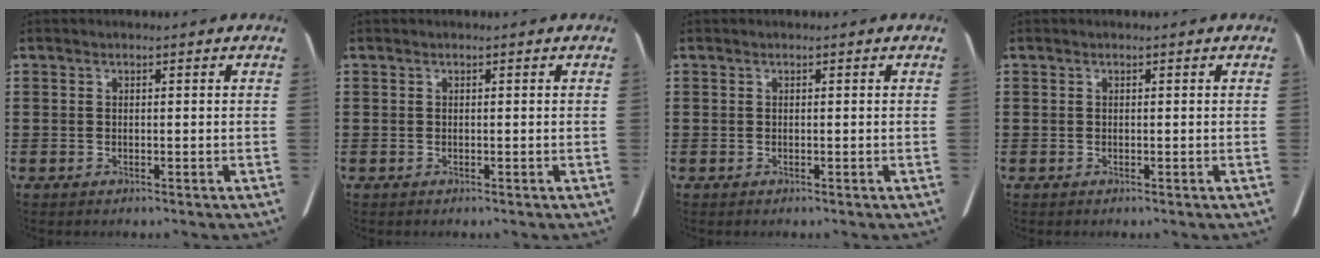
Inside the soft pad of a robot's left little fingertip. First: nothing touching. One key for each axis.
{"total": 0.0}
{"total": 0.0}
{"total": 0.0}